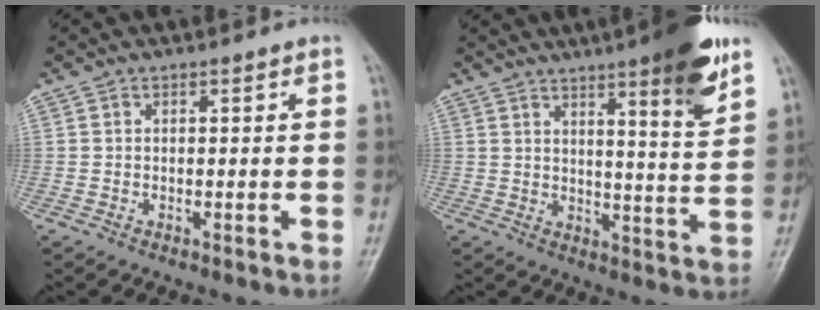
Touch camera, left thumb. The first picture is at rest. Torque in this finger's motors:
{"motor_torque": [1.76, 0.78, 1.07, -0.71, 0.03]}